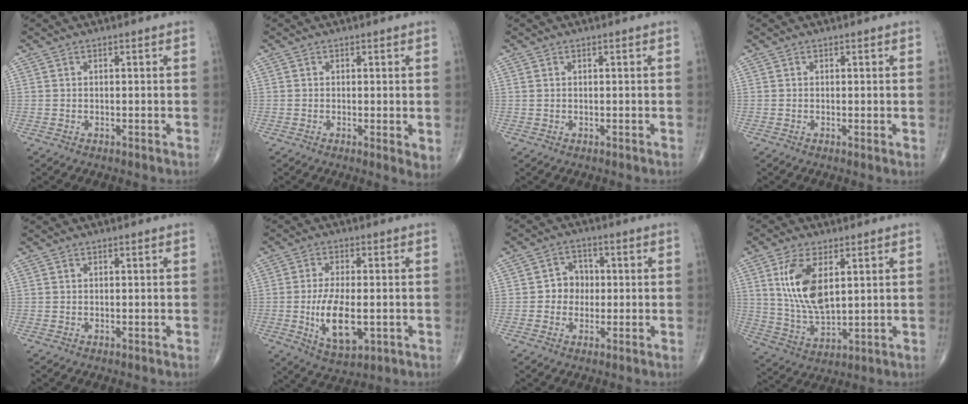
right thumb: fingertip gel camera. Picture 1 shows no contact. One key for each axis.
{"total": 2.6, "fx": -0.1, "fy": 0.7, "fz": 2.5, "tx": -0.036, "ty": -0.010, "tz": -0.005}
{"total": 0.0}
{"total": 0.7, "fx": 0.1, "fy": 0.1, "fz": 0.7, "tx": -0.012, "ty": -0.003, "tz": -0.002}
{"total": 0.0}
{"total": 10.5, "fx": -2.0, "fy": 4.7, "fz": 9.2, "tx": -0.161, "ty": -0.010, "tz": -0.027}
{"total": 4.9, "fx": -0.1, "fy": 4.4, "fz": 2.1, "tx": 0.001, "ty": 0.011, "tz": -0.012}
{"total": 12.2, "fx": 3.7, "fy": 5.9, "fz": 10.0, "tx": -0.196, "ty": -0.020, "tz": 0.080}